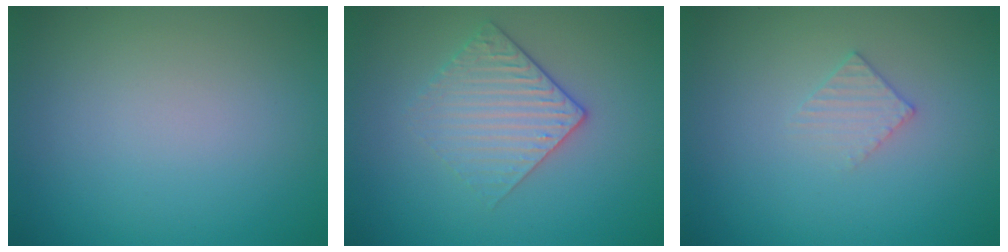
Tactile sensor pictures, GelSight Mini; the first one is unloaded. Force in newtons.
{"total": 3.0, "press": 2.6, "slide": 1.4}
{"total": 1.4, "press": 1.4, "slide": 0.2}